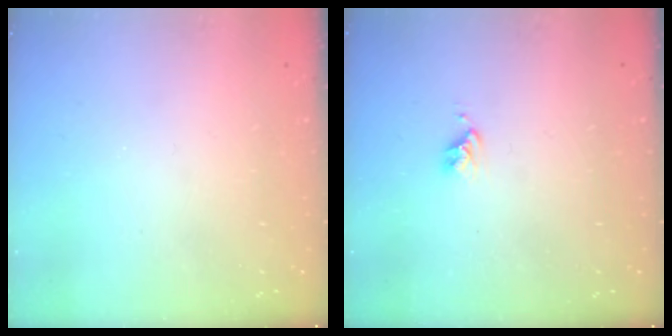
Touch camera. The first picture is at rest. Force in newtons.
{"total": 2.7, "press": 2.7, "slide": 0.4}